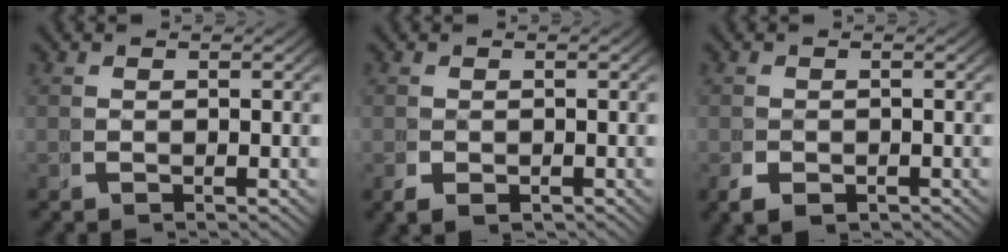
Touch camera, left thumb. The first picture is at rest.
{"total": 1.8, "force": [-0.6, 1.4, 1.0], "torque": [-0.024, -0.015, -0.002]}
{"total": 2.1, "force": [-0.9, 1.6, 1.1], "torque": [-0.022, -0.013, -0.010]}